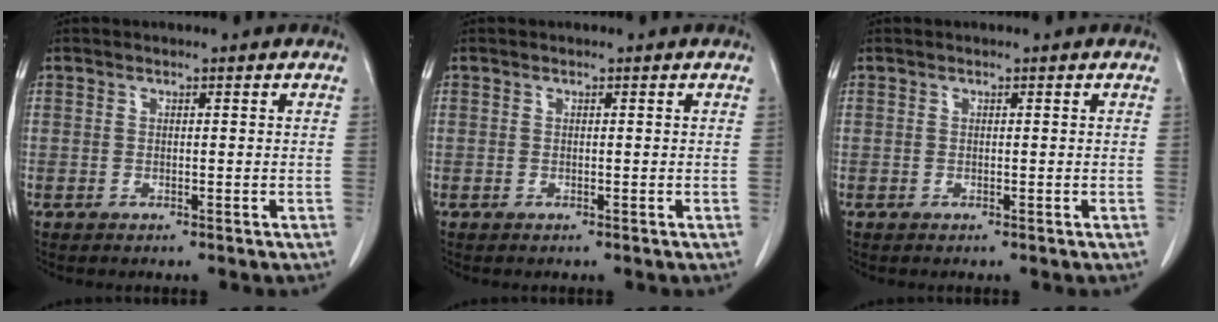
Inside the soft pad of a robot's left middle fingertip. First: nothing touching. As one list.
[{"total": 0.0}, {"total": 0.0}]